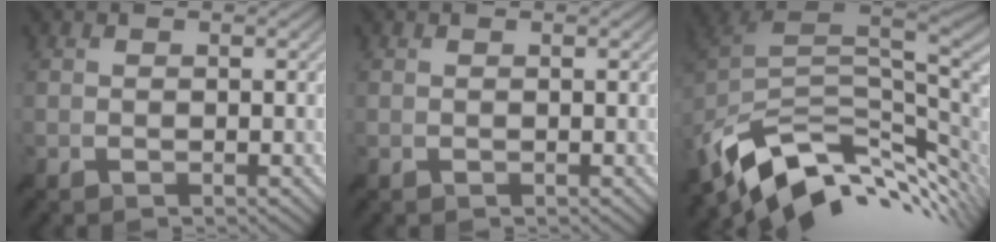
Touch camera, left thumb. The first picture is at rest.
{"total": 0.0}
{"total": 13.2, "force": [-3.6, 7.8, 9.9], "torque": [-0.215, -0.027, -0.047]}